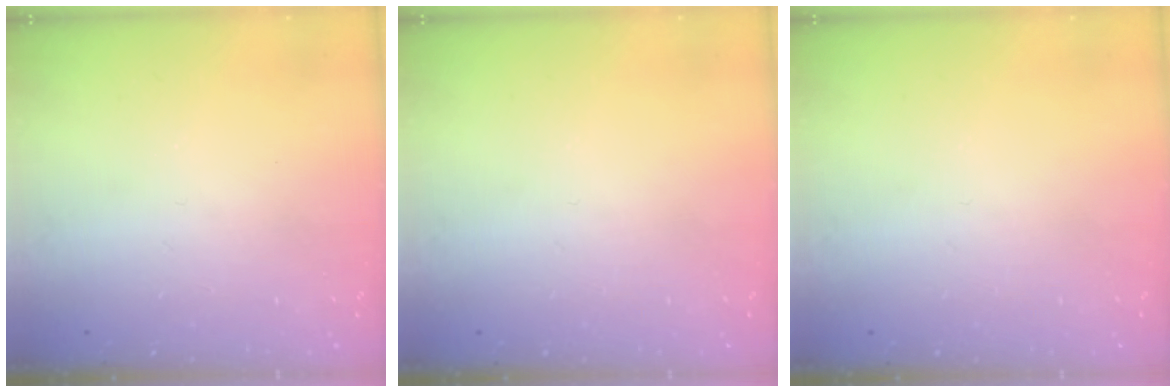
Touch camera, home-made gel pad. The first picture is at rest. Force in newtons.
{"total": 0.0}
{"total": 0.0}